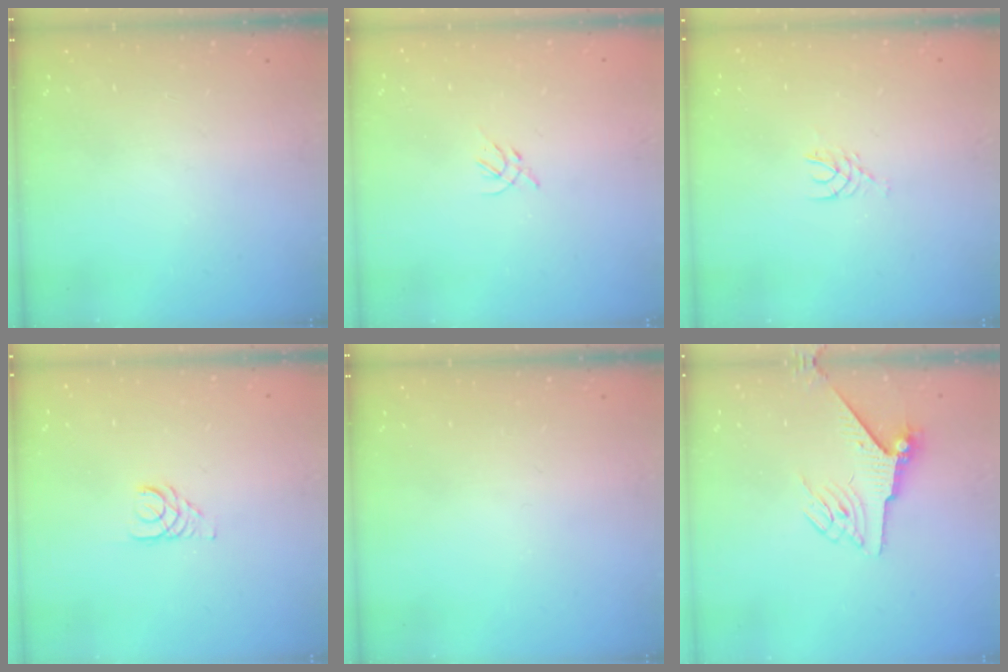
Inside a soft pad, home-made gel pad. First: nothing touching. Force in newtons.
{"total": 2.3, "press": 2.2, "slide": 0.6}
{"total": 2.5, "press": 2.5, "slide": 0.2}
{"total": 2.9, "press": 2.9, "slide": 0.3}
{"total": 0.0}
{"total": 6.0, "press": 5.9, "slide": 1.0}